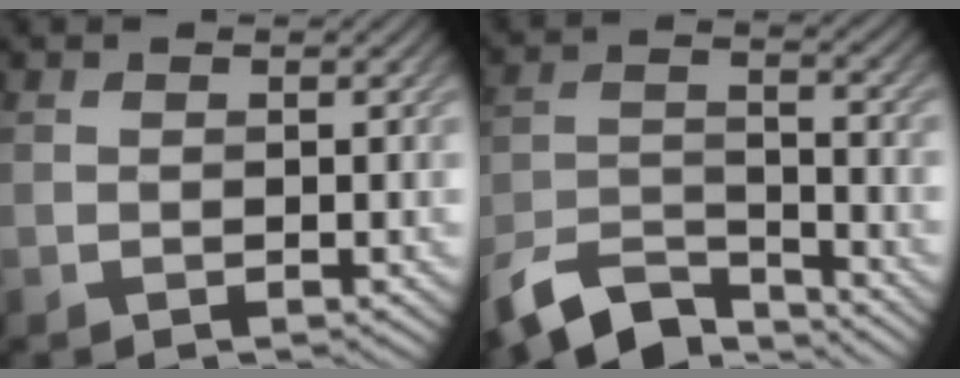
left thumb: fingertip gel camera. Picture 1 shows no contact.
{"total": 9.1, "force": [-7.8, 2.5, 3.9], "torque": [-0.079, -0.005, -0.156]}